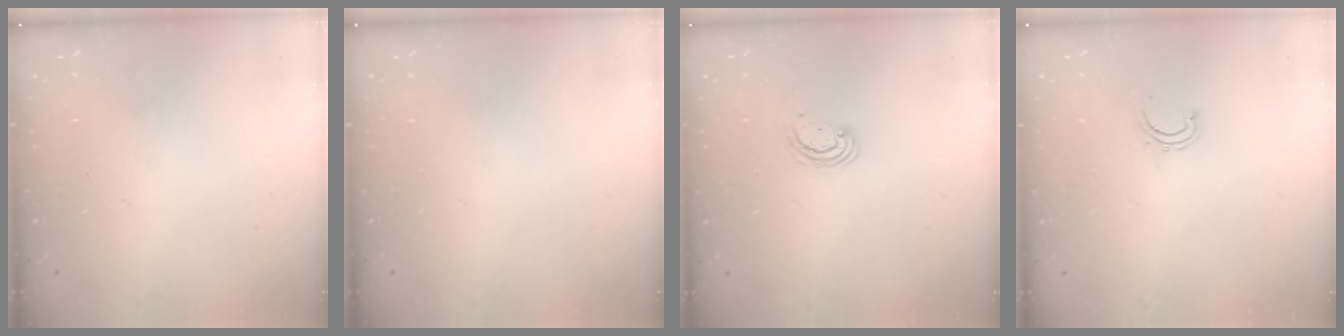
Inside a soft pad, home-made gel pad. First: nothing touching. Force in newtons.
{"total": 0.0}
{"total": 3.6, "press": 3.6, "slide": 0.4}
{"total": 4.2, "press": 4.1, "slide": 0.9}